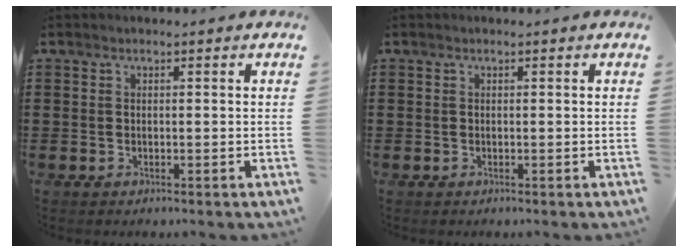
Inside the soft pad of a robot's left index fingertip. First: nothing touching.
{"total": 0.0}